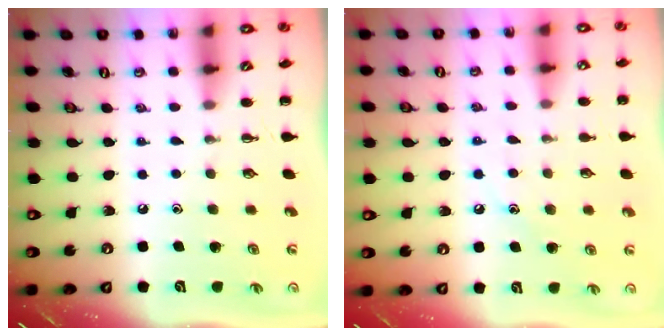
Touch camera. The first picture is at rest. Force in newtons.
{"total": 8.0, "press": 7.8, "slide": 1.8}